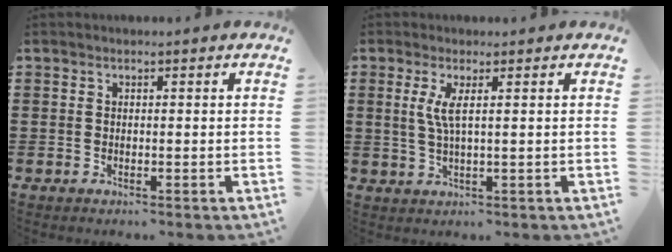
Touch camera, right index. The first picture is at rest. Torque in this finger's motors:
{"motor_torque": [0.65, -0.04, 0.25, 0.09]}